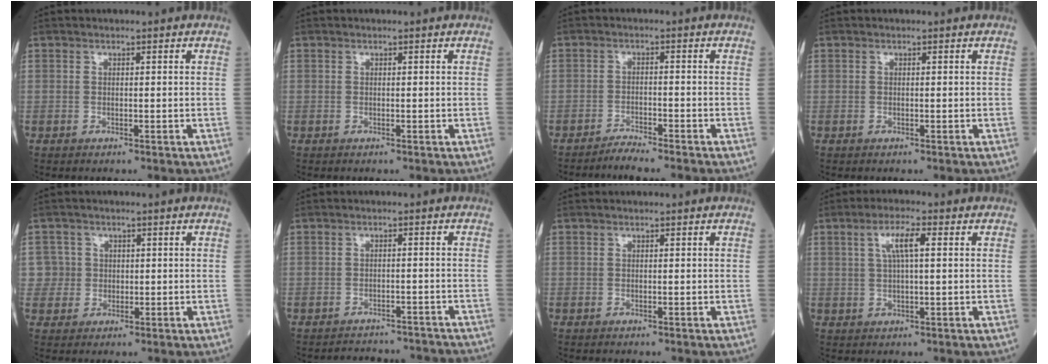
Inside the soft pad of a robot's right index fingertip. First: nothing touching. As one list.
[{"total": 0.0}, {"total": 3.2, "force": [-3.1, -0.6, 0.9], "torque": [-0.016, -0.008, -0.054]}, {"total": 0.0}, {"total": 3.4, "force": [0.5, 3.3, -0.4], "torque": [0.026, 0.007, 0.008]}, {"total": 8.3, "force": [-8.1, 1.8, 0.6], "torque": [0.000, 0.016, -0.088]}, {"total": 0.0}, {"total": 4.6, "force": [1.4, 0.6, 4.4], "torque": [-0.087, 0.010, 0.028]}]